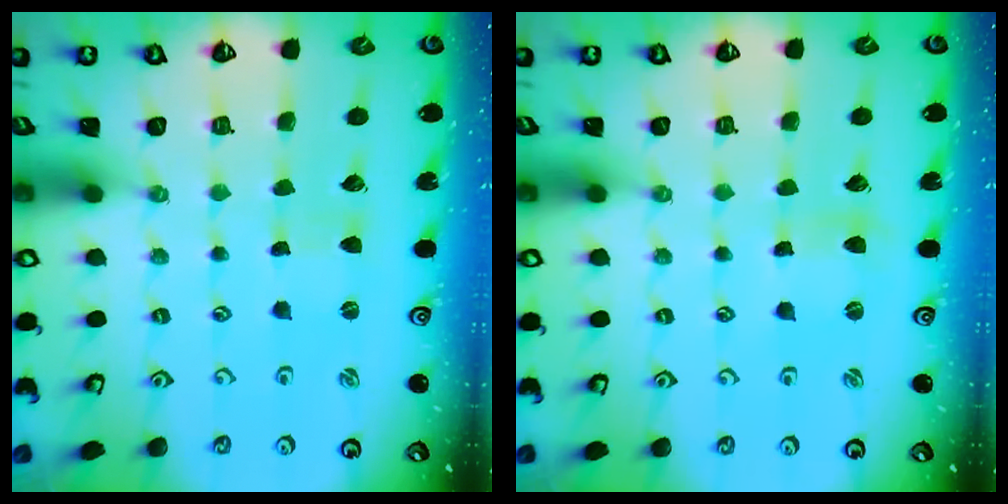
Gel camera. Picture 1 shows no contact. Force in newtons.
{"total": 1.6, "press": 1.6, "slide": 0.3}